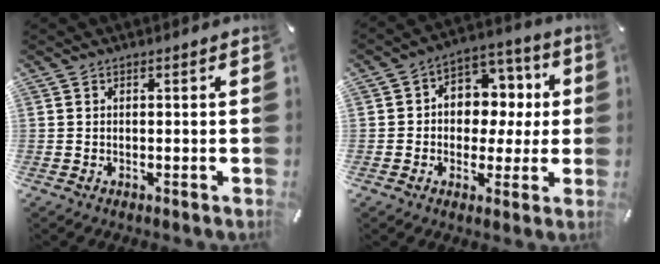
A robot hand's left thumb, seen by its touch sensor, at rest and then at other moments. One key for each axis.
{"total": 8.9, "fx": 0.2, "fy": 8.2, "fz": 3.6, "tx": -0.051, "ty": -0.003, "tz": 0.005}